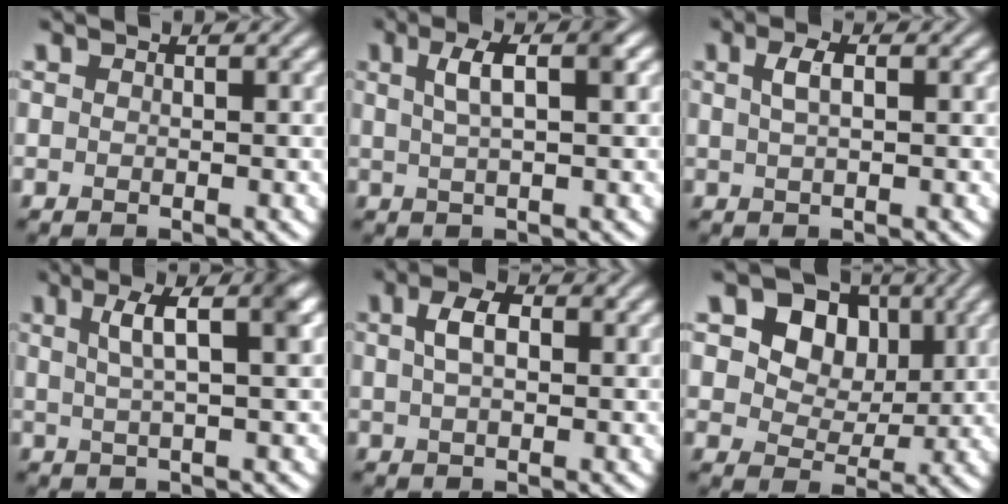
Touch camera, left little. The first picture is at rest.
{"total": 3.7, "force": [1.1, 1.0, 3.4], "torque": [-0.050, 0.011, 0.016]}
{"total": 1.9, "force": [0.7, 0.6, 1.7], "torque": [-0.032, 0.007, 0.012]}
{"total": 5.2, "force": [1.7, 1.3, 4.7], "torque": [-0.066, 0.011, 0.023]}
{"total": 3.1, "force": [0.8, 1.7, 2.5], "torque": [-0.049, 0.005, 0.012]}
{"total": 10.7, "force": [4.4, 8.1, 5.5], "torque": [-0.103, 0.016, 0.066]}